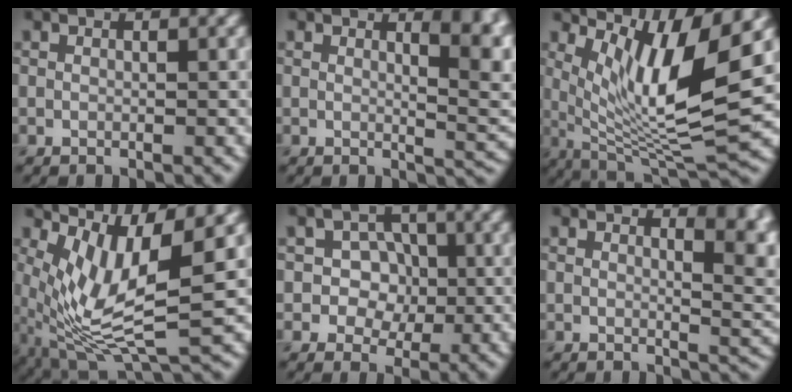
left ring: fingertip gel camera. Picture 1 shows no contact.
{"total": 6.1, "force": [2.2, 2.4, 5.2], "torque": [-0.031, 0.000, 0.031]}
{"total": 10.4, "force": [3.2, 2.6, 9.5], "torque": [-0.156, -0.012, 0.065]}
{"total": 8.9, "force": [1.7, 2.8, 8.2], "torque": [-0.171, -0.011, 0.037]}
{"total": 4.5, "force": [0.0, 3.9, 2.2], "torque": [-0.009, 0.006, -0.025]}
{"total": 5.6, "force": [2.4, 2.3, 4.5], "torque": [-0.024, 0.000, 0.036]}